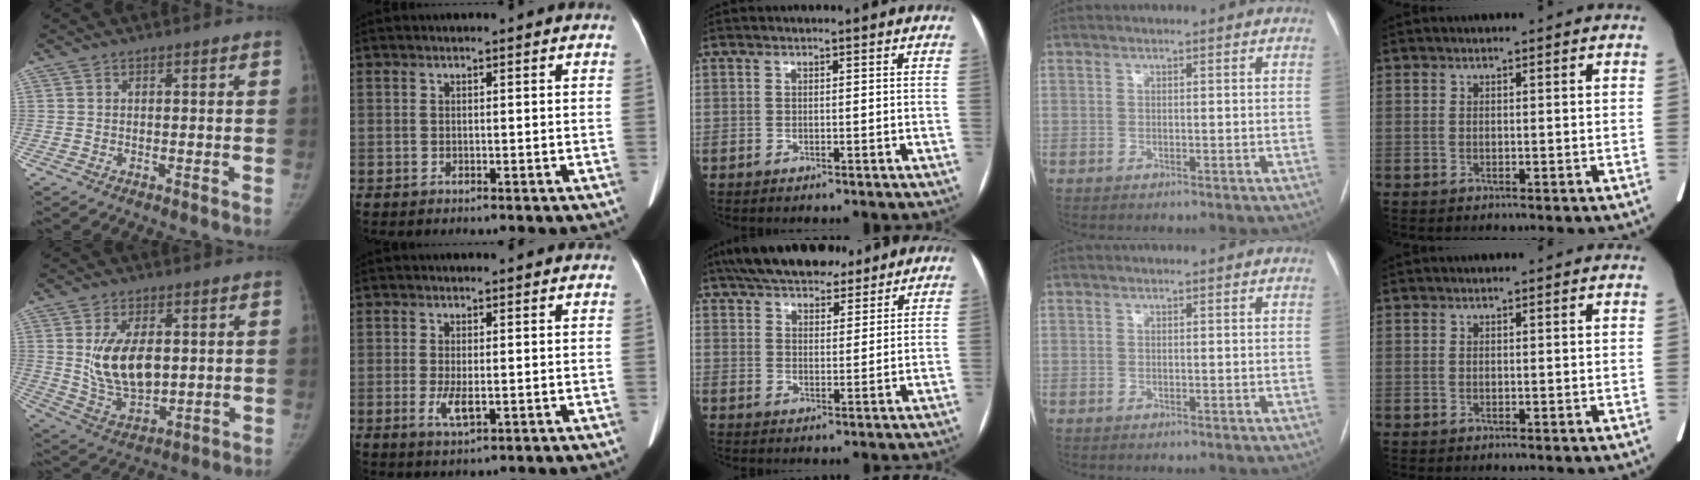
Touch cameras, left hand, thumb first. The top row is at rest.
{"thumb": {"total": 12.6, "force": [1.8, 7.3, 10.1], "torque": [-0.159, -0.018, 0.049]}, "index": {"total": 3.2, "force": [-0.3, 0.9, 3.0], "torque": [-0.058, -0.005, -0.001]}, "middle": {"total": 15.4, "force": [12.5, 5.5, 7.1], "torque": [-0.125, 0.039, 0.191]}}